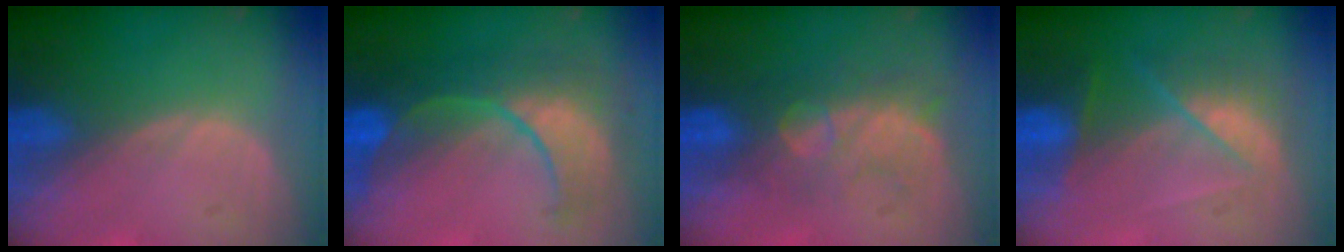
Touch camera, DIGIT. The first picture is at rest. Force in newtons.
{"total": 9.4, "press": 9.4, "slide": 0.7}
{"total": 8.3, "press": 7.6, "slide": 3.3}
{"total": 7.4, "press": 6.5, "slide": 3.4}